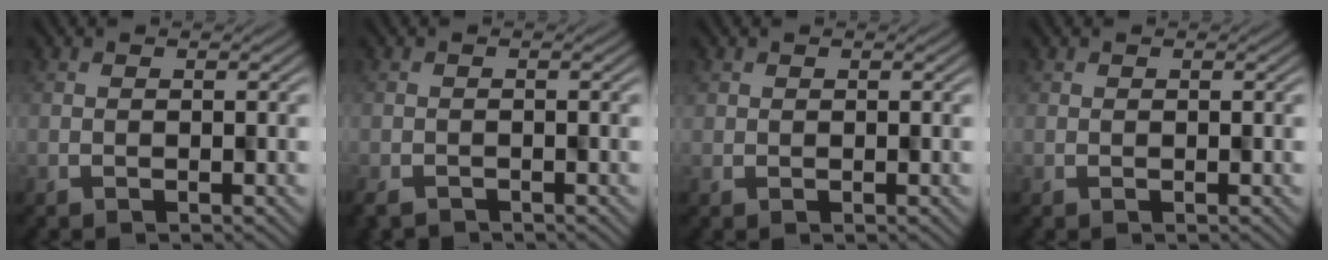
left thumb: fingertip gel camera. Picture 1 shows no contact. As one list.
[{"total": 2.2, "force": [-2.0, 0.8, 0.6], "torque": [-0.012, -0.008, -0.035]}, {"total": 0.5, "force": [0.1, 0.5, -0.1], "torque": [0.003, -0.003, 0.004]}, {"total": 0.0}]